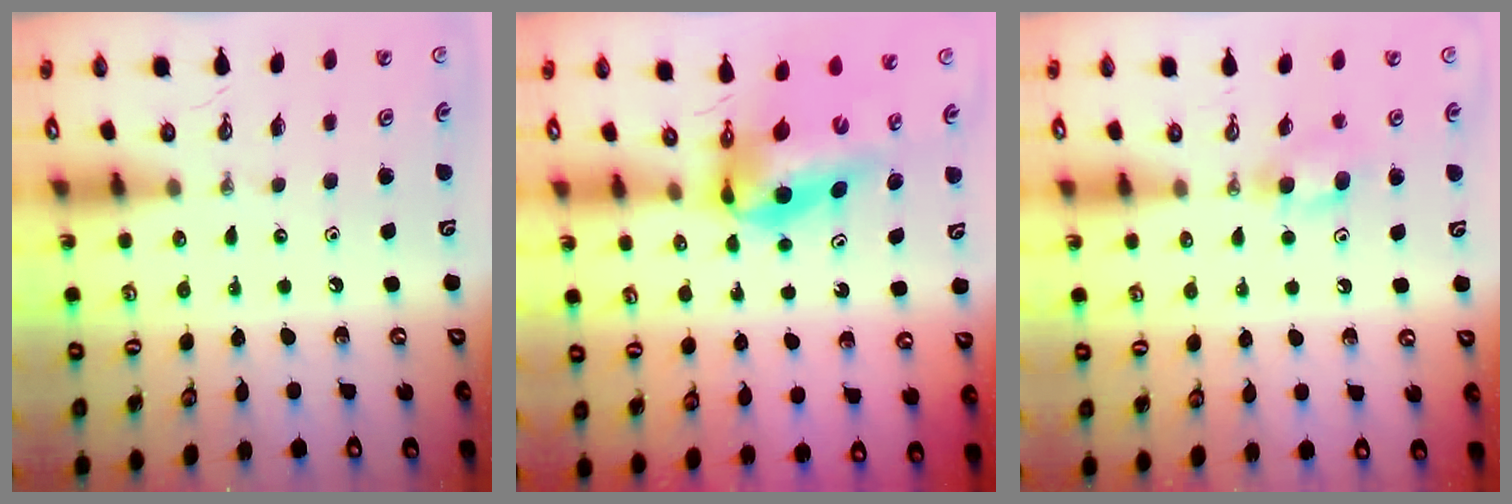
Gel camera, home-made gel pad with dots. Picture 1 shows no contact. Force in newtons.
{"total": 7.2, "press": 7.1, "slide": 0.9}
{"total": 5.6, "press": 5.5, "slide": 1.3}